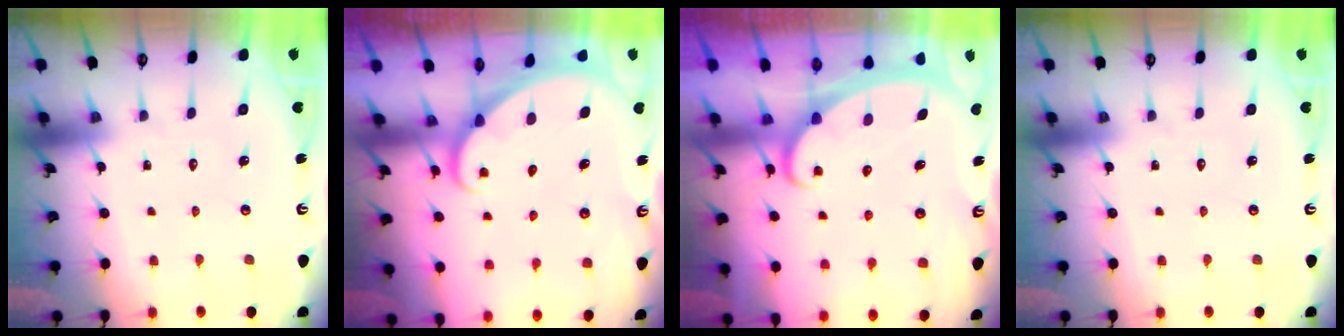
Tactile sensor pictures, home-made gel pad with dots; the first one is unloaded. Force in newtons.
{"total": 1.6, "press": 1.6, "slide": 0.0}
{"total": 2.3, "press": 2.3, "slide": 0.4}
{"total": 0.0}